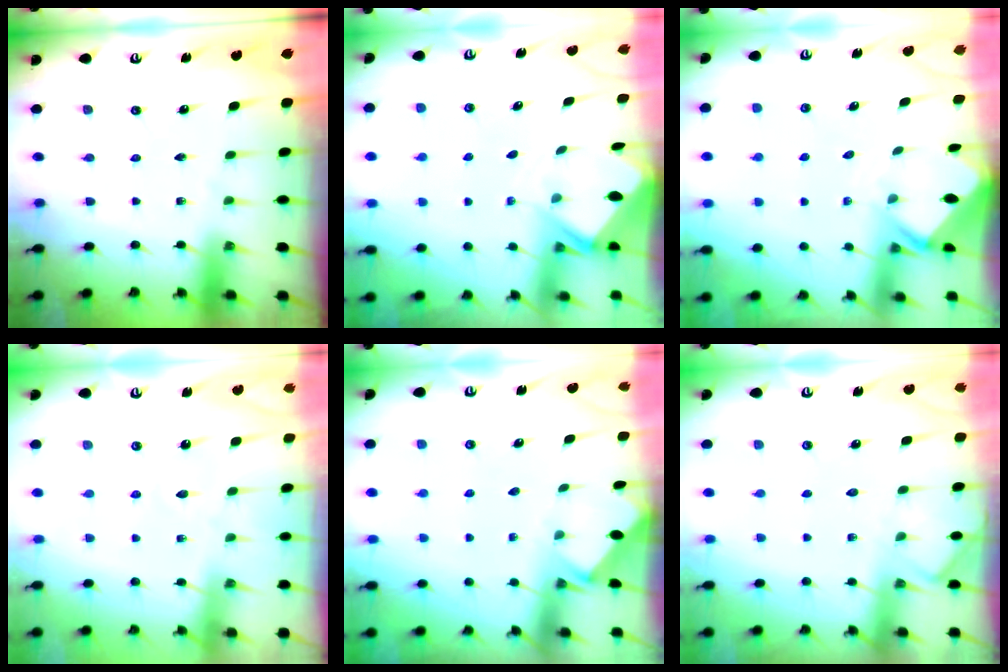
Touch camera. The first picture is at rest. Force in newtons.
{"total": 2.4, "press": 2.4, "slide": 0.1}
{"total": 3.0, "press": 3.0, "slide": 0.2}
{"total": 4.0, "press": 4.0, "slide": 0.4}
{"total": 2.5, "press": 2.4, "slide": 0.4}
{"total": 3.5, "press": 3.4, "slide": 0.5}